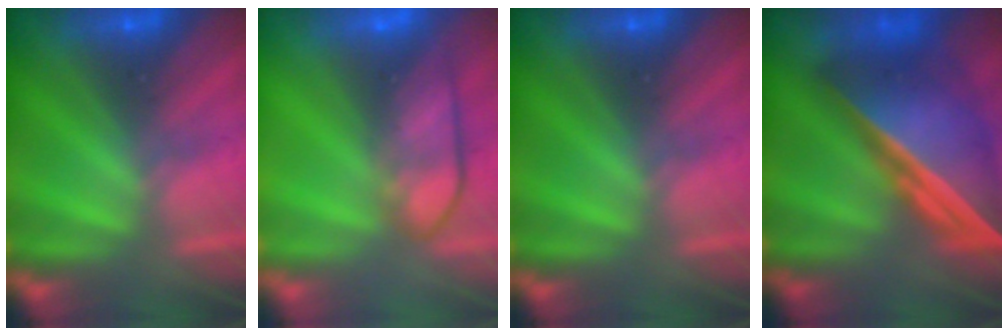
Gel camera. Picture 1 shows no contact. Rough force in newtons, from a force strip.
{"total": 7.4}
{"total": 0.0}
{"total": 7.3}